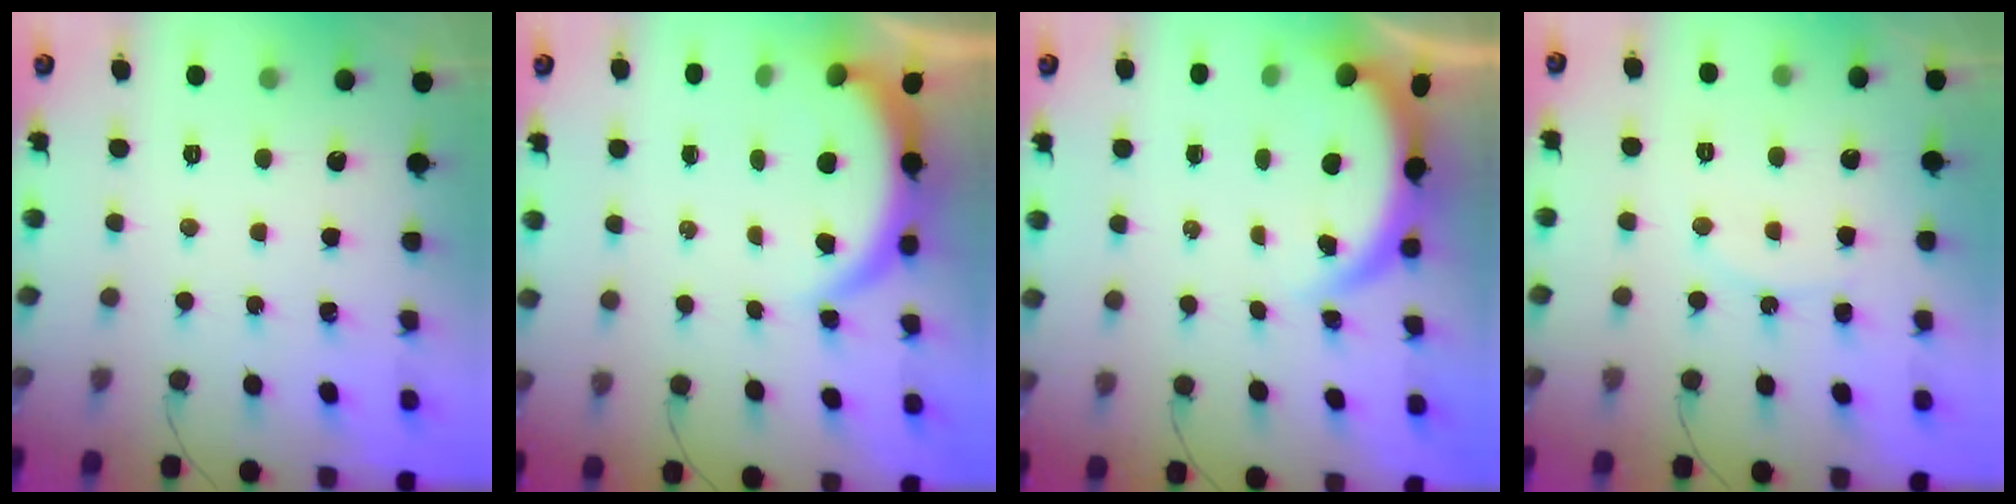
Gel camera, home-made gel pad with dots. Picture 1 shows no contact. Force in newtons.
{"total": 5.1, "press": 5.1, "slide": 0.4}
{"total": 3.7, "press": 3.7, "slide": 0.2}
{"total": 7.3, "press": 6.9, "slide": 2.5}